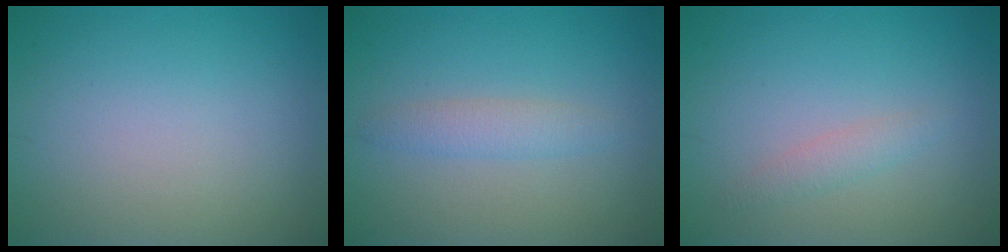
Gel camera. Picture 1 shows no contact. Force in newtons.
{"total": 1.9, "press": 1.9, "slide": 0.1}
{"total": 1.3, "press": 1.3, "slide": 0.0}